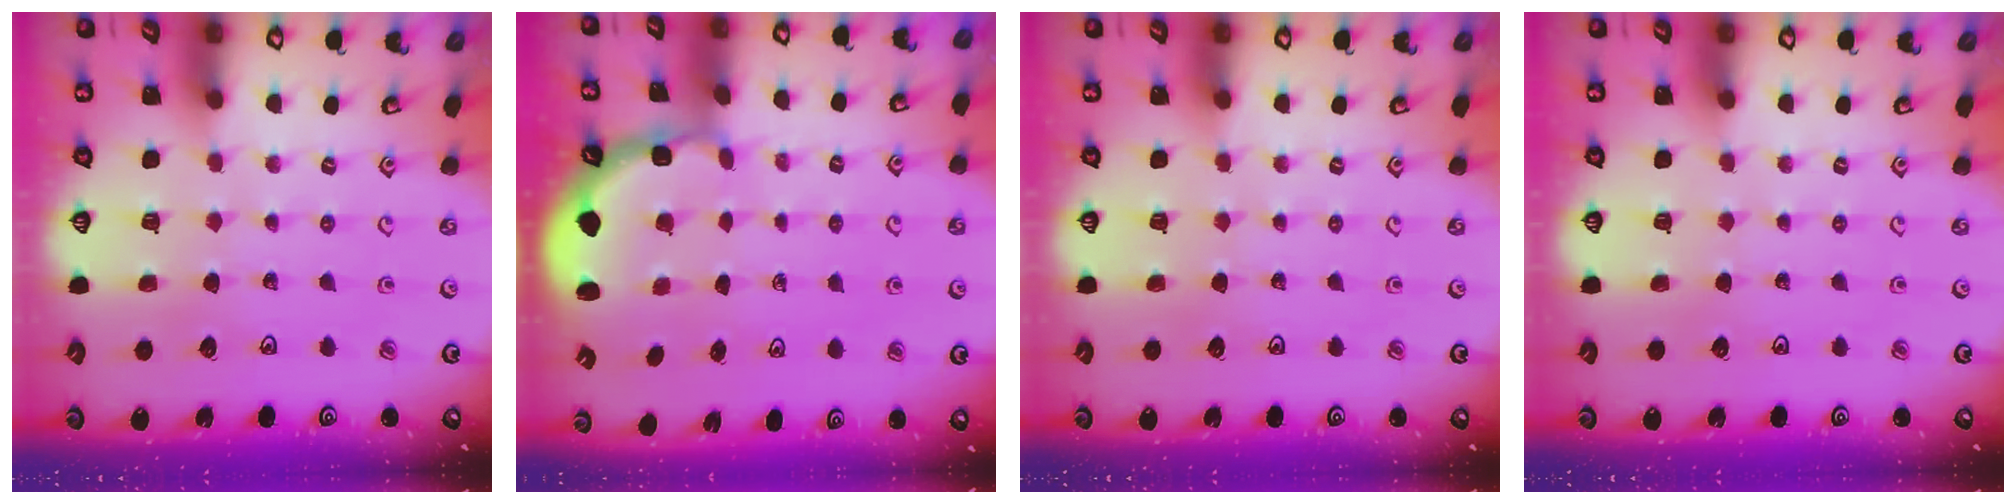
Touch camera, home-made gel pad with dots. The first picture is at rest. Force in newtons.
{"total": 2.5, "press": 2.1, "slide": 1.3}
{"total": 0.0}
{"total": 0.0}